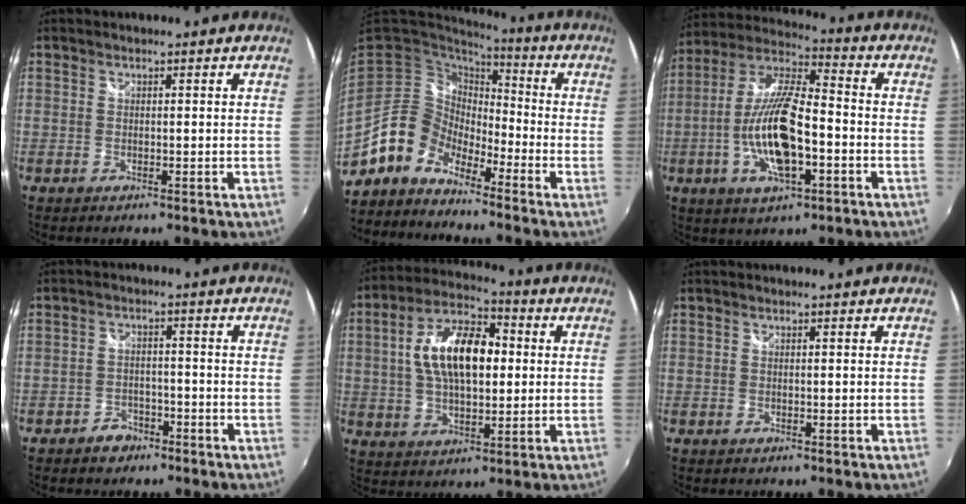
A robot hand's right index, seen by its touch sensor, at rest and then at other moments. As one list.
[{"total": 10.3, "force": [-7.9, 6.0, 2.8], "torque": [-0.053, 0.023, -0.157]}, {"total": 16.1, "force": [-4.4, 5.1, 14.6], "torque": [-0.295, -0.005, -0.083]}, {"total": 4.5, "force": [-3.3, 2.9, 0.9], "torque": [-0.033, 0.012, -0.050]}, {"total": 14.9, "force": [1.6, 7.6, 12.7], "torque": [-0.236, 0.022, 0.023]}, {"total": 0.0}]